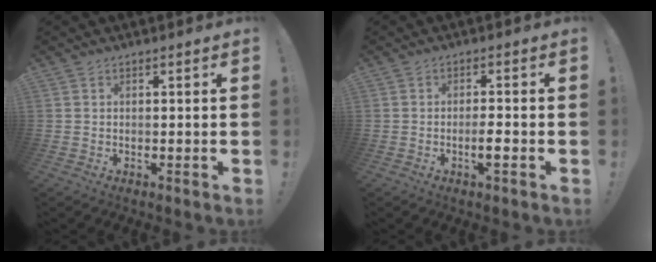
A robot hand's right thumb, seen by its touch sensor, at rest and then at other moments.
{"total": 3.6, "force": [-1.5, 0.5, 3.3], "torque": [-0.061, 0.003, -0.025]}